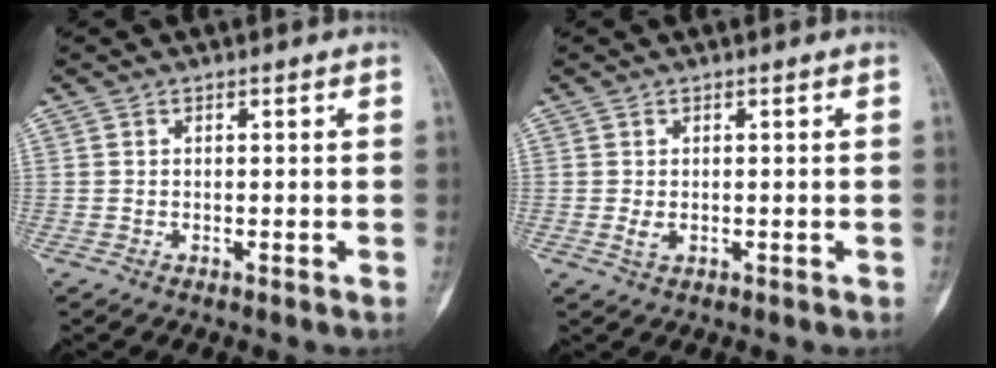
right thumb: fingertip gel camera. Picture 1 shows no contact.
{"total": 1.4, "force": [-0.1, 0.9, 1.0], "torque": [-0.023, -0.004, -0.002]}